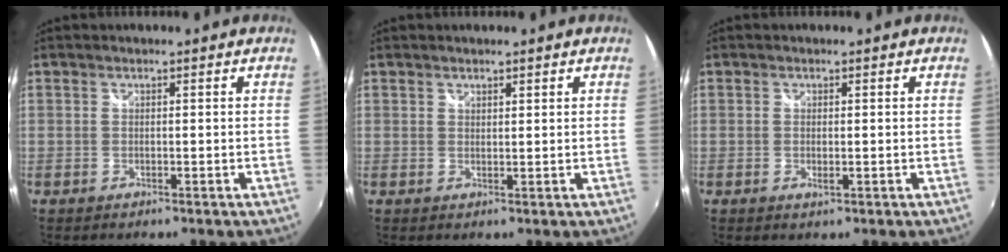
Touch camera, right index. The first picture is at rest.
{"total": 1.1, "force": [1.0, 0.4, 0.2], "torque": [-0.001, 0.000, 0.017]}
{"total": 1.0, "force": [0.0, 0.4, 0.9], "torque": [-0.020, 0.000, 0.001]}